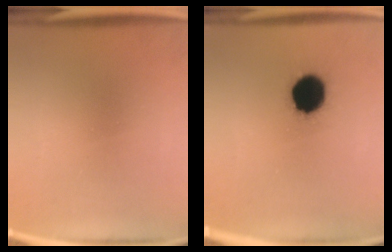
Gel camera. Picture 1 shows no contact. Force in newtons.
{"total": 12.8}